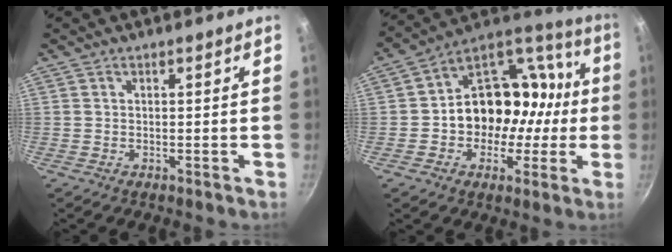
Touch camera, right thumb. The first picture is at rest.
{"total": 19.8, "force": [-1.1, 16.0, 11.5], "torque": [-0.130, 0.066, -0.019]}